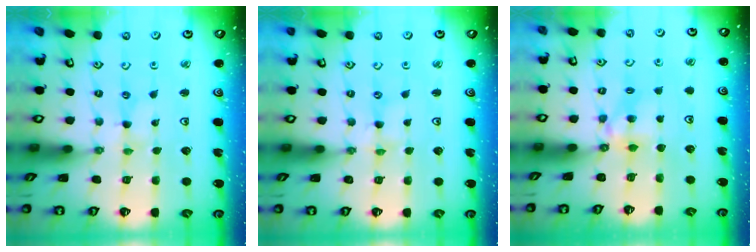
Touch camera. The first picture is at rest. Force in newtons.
{"total": 0.0}
{"total": 4.7, "press": 4.7, "slide": 0.4}